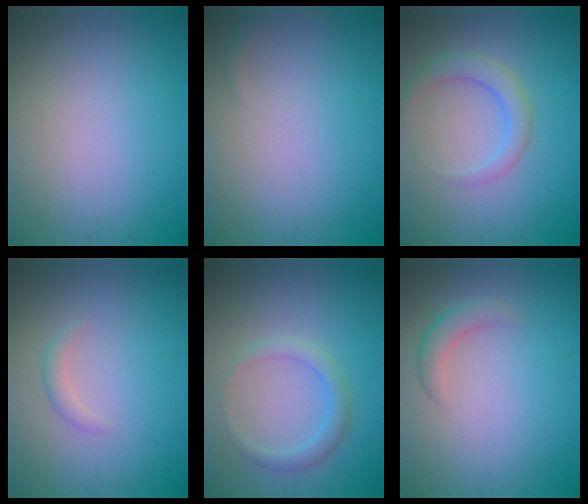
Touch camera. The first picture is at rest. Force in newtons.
{"total": 0.9, "press": 0.9, "slide": 0.1}
{"total": 2.8, "press": 2.8, "slide": 0.1}
{"total": 1.1, "press": 1.1, "slide": 0.1}
{"total": 2.2, "press": 2.2, "slide": 0.1}
{"total": 2.0, "press": 2.0, "slide": 0.1}